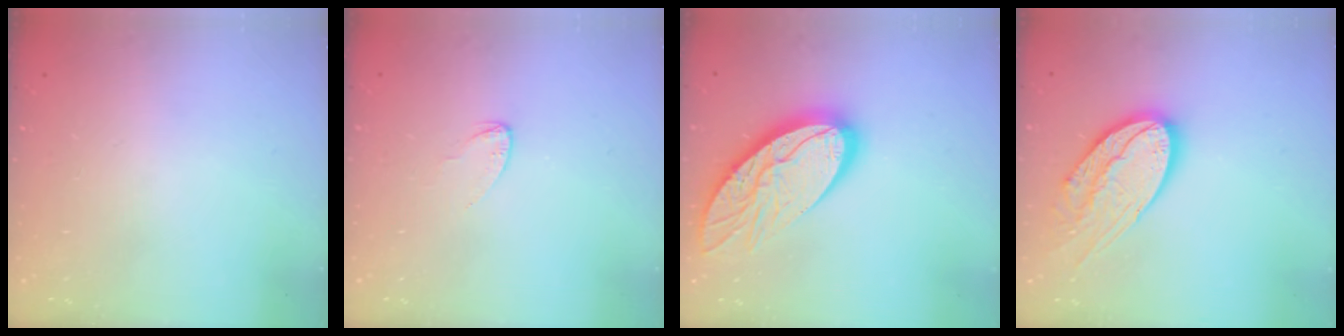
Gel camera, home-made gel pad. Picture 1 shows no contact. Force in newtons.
{"total": 2.6, "press": 2.6, "slide": 0.2}
{"total": 17.2, "press": 17.2, "slide": 1.5}
{"total": 19.0, "press": 18.9, "slide": 1.8}